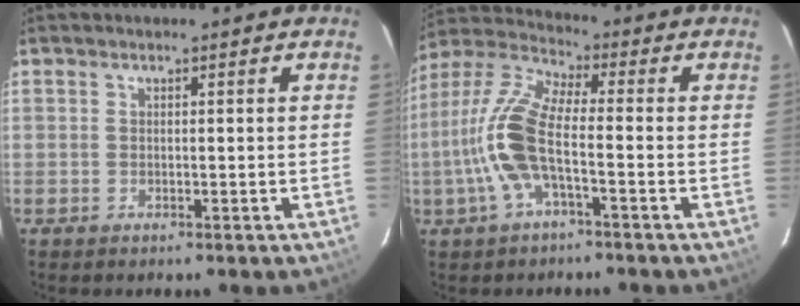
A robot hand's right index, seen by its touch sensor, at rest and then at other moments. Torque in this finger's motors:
{"motor_torque": [1.33, -0.81, 0.83, 0.21]}